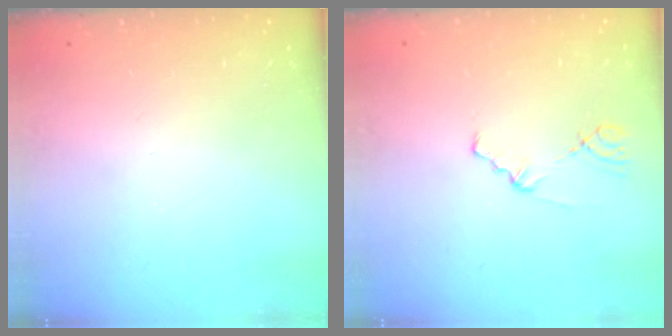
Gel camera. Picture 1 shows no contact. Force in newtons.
{"total": 1.1, "press": 1.1, "slide": 0.2}